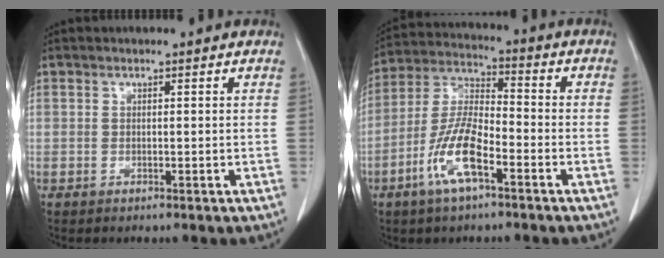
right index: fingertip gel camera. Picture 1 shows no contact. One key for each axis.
{"total": 10.5, "fx": -5.0, "fy": 3.2, "fz": 8.6, "tx": -0.186, "ty": 0.004, "tz": -0.098}